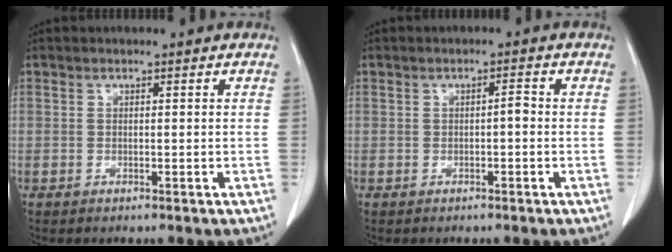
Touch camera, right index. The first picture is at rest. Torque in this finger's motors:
{"motor_torque": [0.17, -0.12, 0.00, 0.03]}